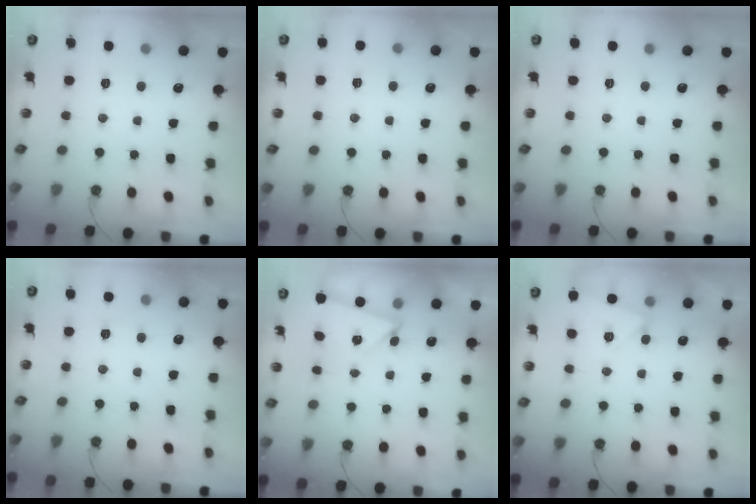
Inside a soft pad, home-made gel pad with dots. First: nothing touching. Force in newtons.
{"total": 2.7, "press": 2.7, "slide": 0.5}
{"total": 0.0}
{"total": 2.0, "press": 1.7, "slide": 0.9}
{"total": 3.4, "press": 3.2, "slide": 0.9}
{"total": 6.6, "press": 6.2, "slide": 2.4}